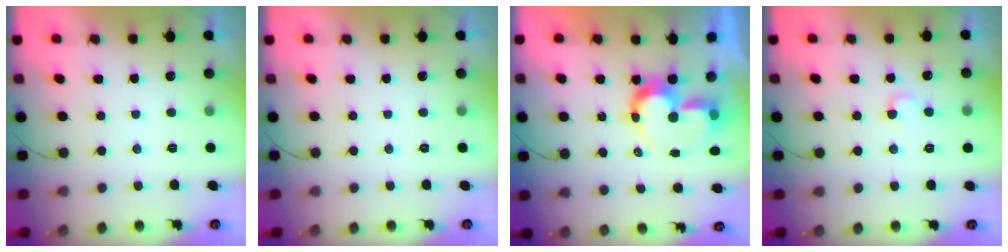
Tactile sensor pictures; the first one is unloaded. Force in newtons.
{"total": 0.0}
{"total": 10.8, "press": 10.8, "slide": 0.8}
{"total": 4.4, "press": 4.4, "slide": 0.3}